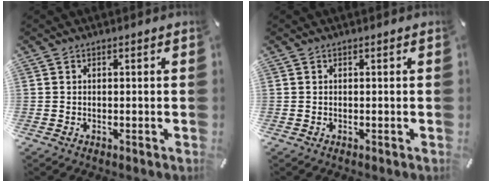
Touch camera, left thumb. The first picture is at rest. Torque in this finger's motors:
{"motor_torque": [-0.04, -0.02, 0.01, 0.02, 0.00]}